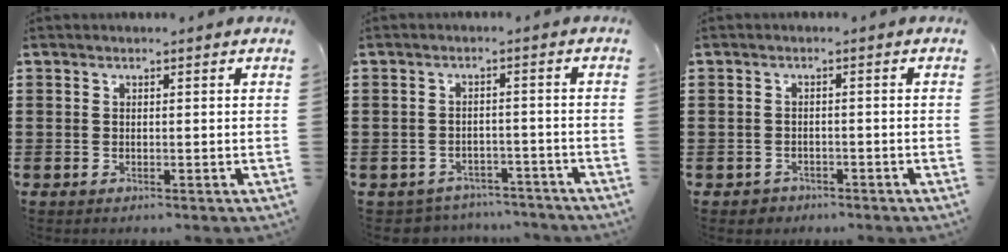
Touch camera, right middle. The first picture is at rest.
{"total": 3.2, "force": [-3.1, 0.7, -0.3], "torque": [-0.004, 0.002, -0.069]}
{"total": 1.3, "force": [-1.1, 0.7, 0.0], "torque": [-0.004, 0.002, -0.026]}